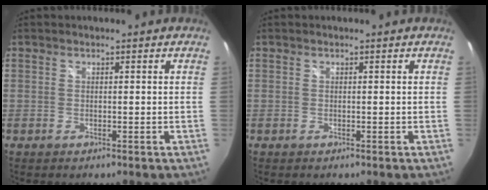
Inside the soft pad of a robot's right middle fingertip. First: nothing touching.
{"total": 0.0}